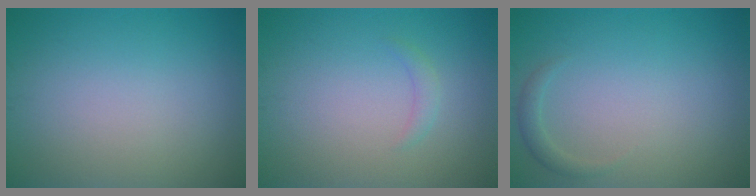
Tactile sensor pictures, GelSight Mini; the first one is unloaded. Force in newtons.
{"total": 1.0, "press": 1.0, "slide": 0.1}
{"total": 1.1, "press": 1.1, "slide": 0.2}